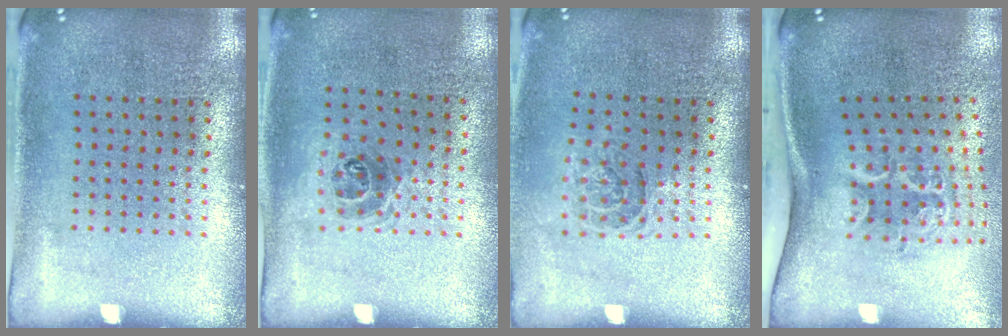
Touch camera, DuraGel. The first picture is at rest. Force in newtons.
{"total": 1.0, "press": 0.7, "slide": 0.6}
{"total": 1.2, "press": 1.1, "slide": 0.5}
{"total": 2.2, "press": 1.3, "slide": 1.8}